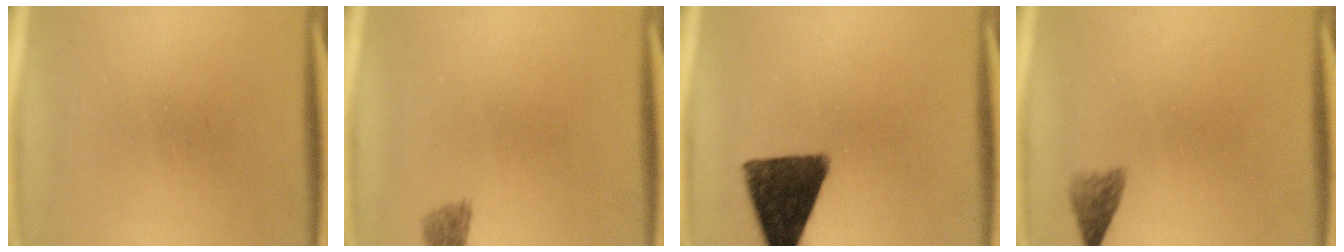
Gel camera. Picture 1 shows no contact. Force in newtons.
{"total": 1.9}
{"total": 13.5}
{"total": 2.3}